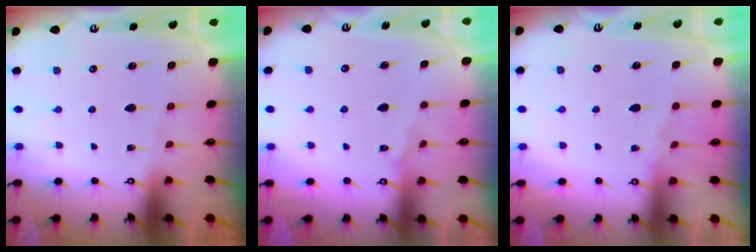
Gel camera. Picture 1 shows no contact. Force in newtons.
{"total": 4.0, "press": 4.0, "slide": 0.5}
{"total": 3.8, "press": 3.8, "slide": 0.7}